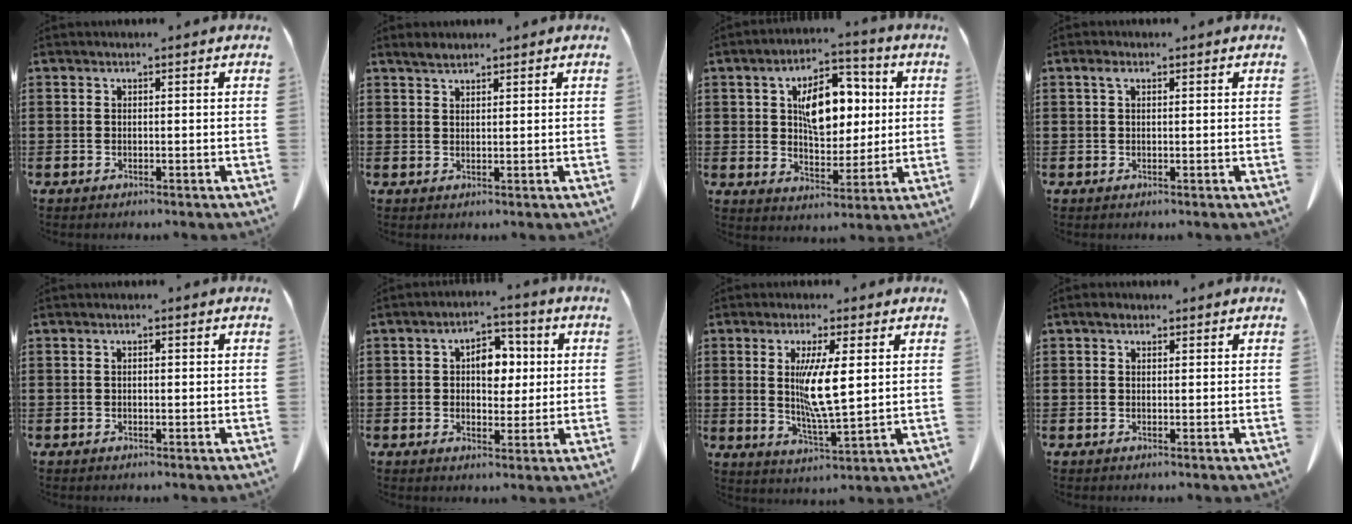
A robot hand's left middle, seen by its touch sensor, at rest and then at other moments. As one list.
[{"total": 1.8, "force": [1.6, 0.4, 0.7], "torque": [-0.017, 0.003, 0.030]}, {"total": 10.0, "force": [2.1, 6.1, 7.6], "torque": [-0.134, 0.013, 0.033]}, {"total": 1.5, "force": [0.5, 0.6, 1.2], "torque": [-0.027, 0.006, 0.007]}, {"total": 0.6, "force": [0.0, 0.2, 0.6], "torque": [-0.013, 0.000, 0.000]}, {"total": 5.5, "force": [1.0, 3.7, 4.0], "torque": [-0.072, 0.008, 0.008]}, {"total": 7.7, "force": [1.9, 1.4, 7.3], "torque": [-0.136, -0.006, 0.030]}, {"total": 1.4, "force": [0.8, 0.9, 0.6], "torque": [-0.008, 0.005, 0.013]}]